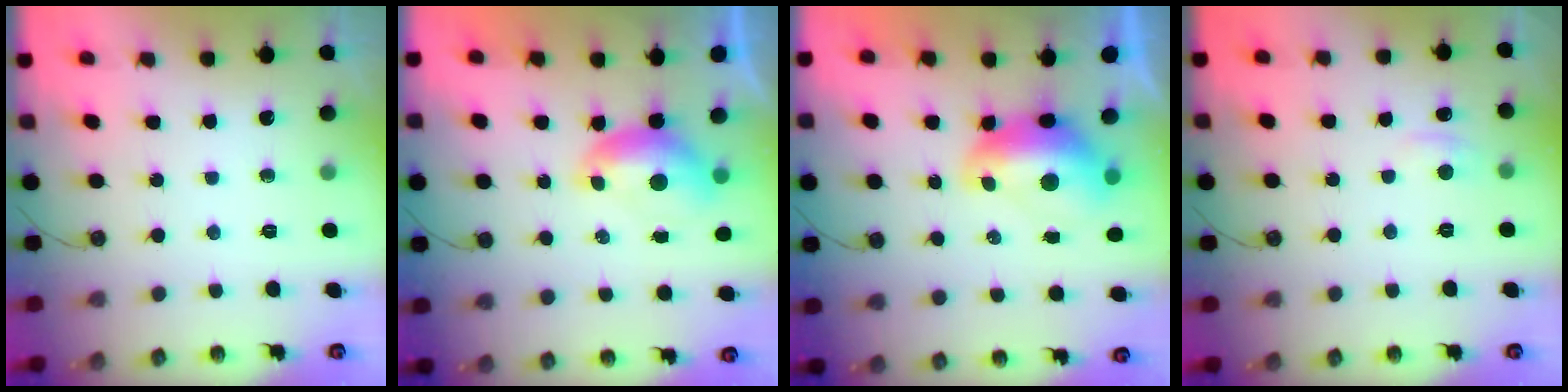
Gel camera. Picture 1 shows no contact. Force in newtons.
{"total": 0.9, "press": 0.7, "slide": 0.6}
{"total": 2.7, "press": 2.6, "slide": 0.7}
{"total": 1.9, "press": 1.8, "slide": 0.6}